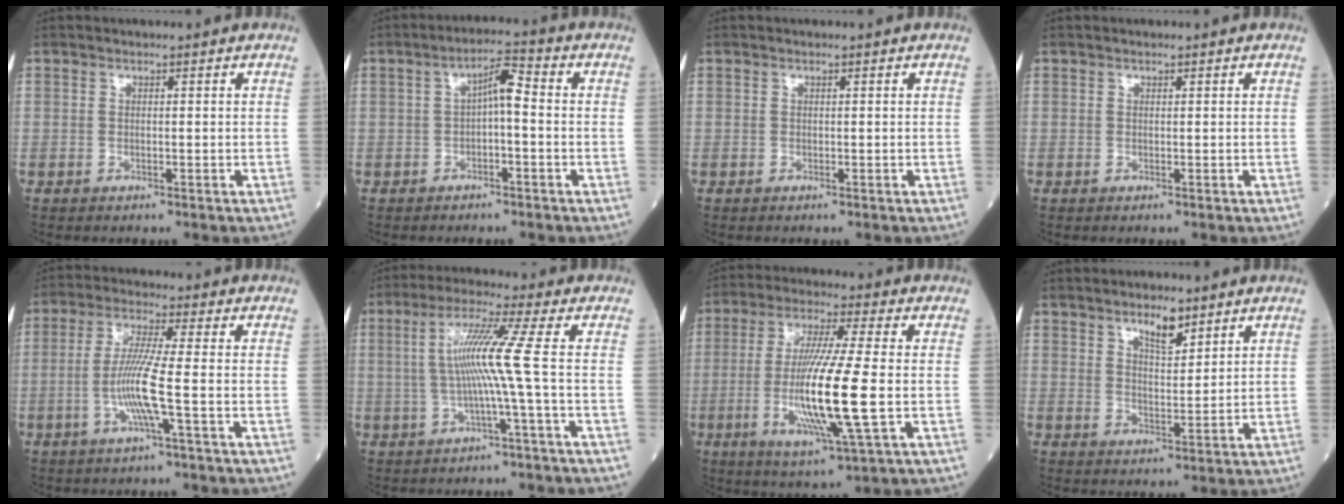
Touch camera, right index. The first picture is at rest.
{"total": 4.3, "force": [-0.2, 0.9, 4.2], "torque": [-0.065, 0.018, -0.006]}
{"total": 0.0}
{"total": 0.0}
{"total": 7.4, "force": [-1.8, -0.9, 7.1], "torque": [-0.144, -0.006, -0.040]}
{"total": 7.9, "force": [-0.1, -2.1, 7.6], "torque": [-0.150, 0.013, 0.005]}
{"total": 14.5, "force": [-2.2, -0.1, 14.3], "torque": [-0.285, -0.018, -0.047]}
{"total": 4.6, "force": [3.2, 1.3, 2.9], "torque": [-0.052, -0.002, 0.057]}